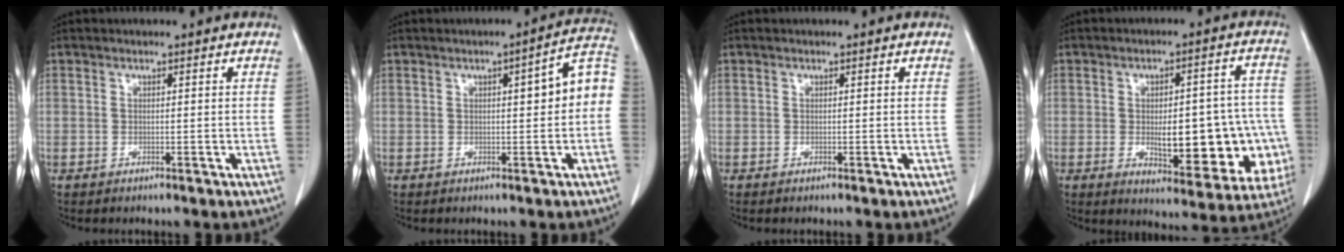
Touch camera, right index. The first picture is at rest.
{"total": 6.8, "force": [0.3, 1.2, 6.7], "torque": [-0.083, 0.025, -0.003]}
{"total": 0.0}
{"total": 16.7, "force": [-3.4, 6.2, 15.1], "torque": [-0.145, 0.031, -0.020]}